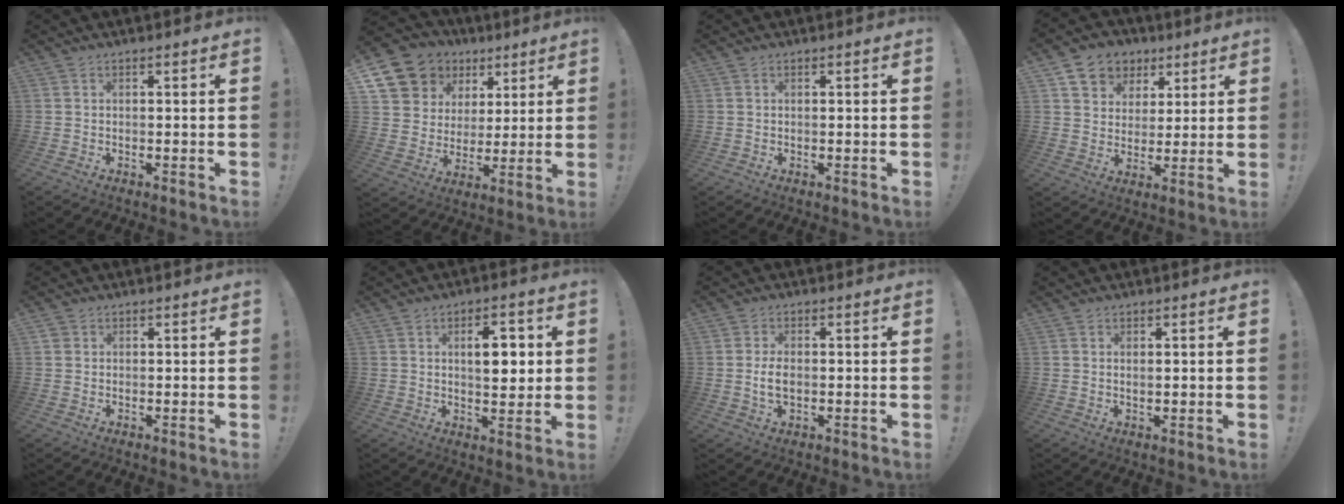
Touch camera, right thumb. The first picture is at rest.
{"total": 12.4, "force": [6.9, 9.8, 3.1], "torque": [-0.047, -0.048, 0.145]}
{"total": 0.0}
{"total": 10.1, "force": [5.1, 8.2, 2.9], "torque": [-0.037, -0.029, 0.102]}
{"total": 1.1, "force": [0.6, 0.9, 0.3], "torque": [-0.008, 0.002, 0.012]}
{"total": 8.0, "force": [1.7, 4.1, 6.7], "torque": [-0.086, -0.004, 0.020]}
{"total": 4.4, "force": [-0.4, 2.4, 3.6], "torque": [-0.062, -0.002, -0.013]}
{"total": 1.4, "force": [0.5, 0.5, 1.2], "torque": [-0.020, 0.000, 0.007]}